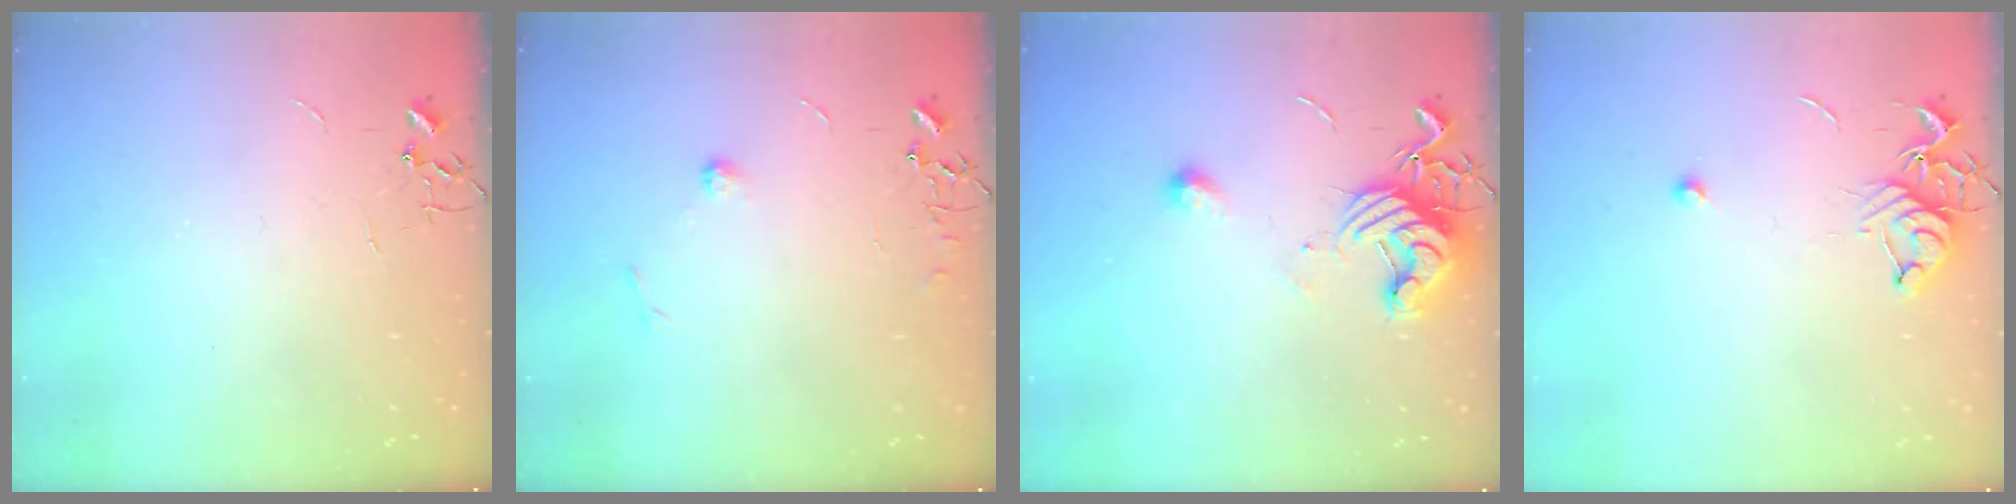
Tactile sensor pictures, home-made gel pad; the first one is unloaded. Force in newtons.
{"total": 6.8, "press": 6.8, "slide": 0.9}
{"total": 12.4, "press": 12.4, "slide": 0.4}
{"total": 8.0, "press": 7.9, "slide": 0.9}